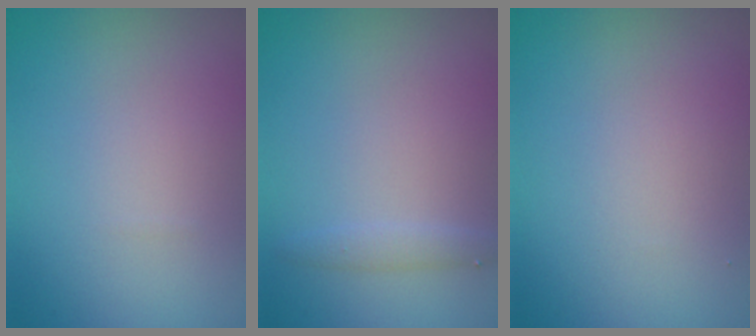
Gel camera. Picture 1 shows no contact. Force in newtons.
{"total": 1.0, "press": 1.0, "slide": 0.1}
{"total": 0.0}